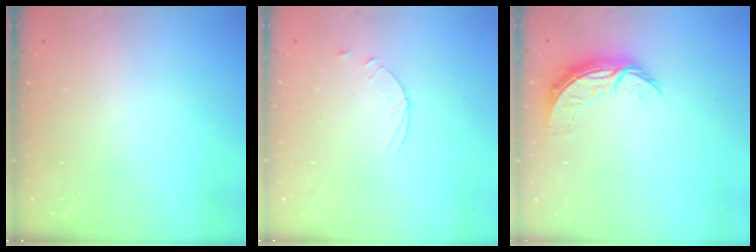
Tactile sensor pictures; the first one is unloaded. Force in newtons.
{"total": 3.6, "press": 3.5, "slide": 0.4}
{"total": 7.8, "press": 7.8, "slide": 0.3}